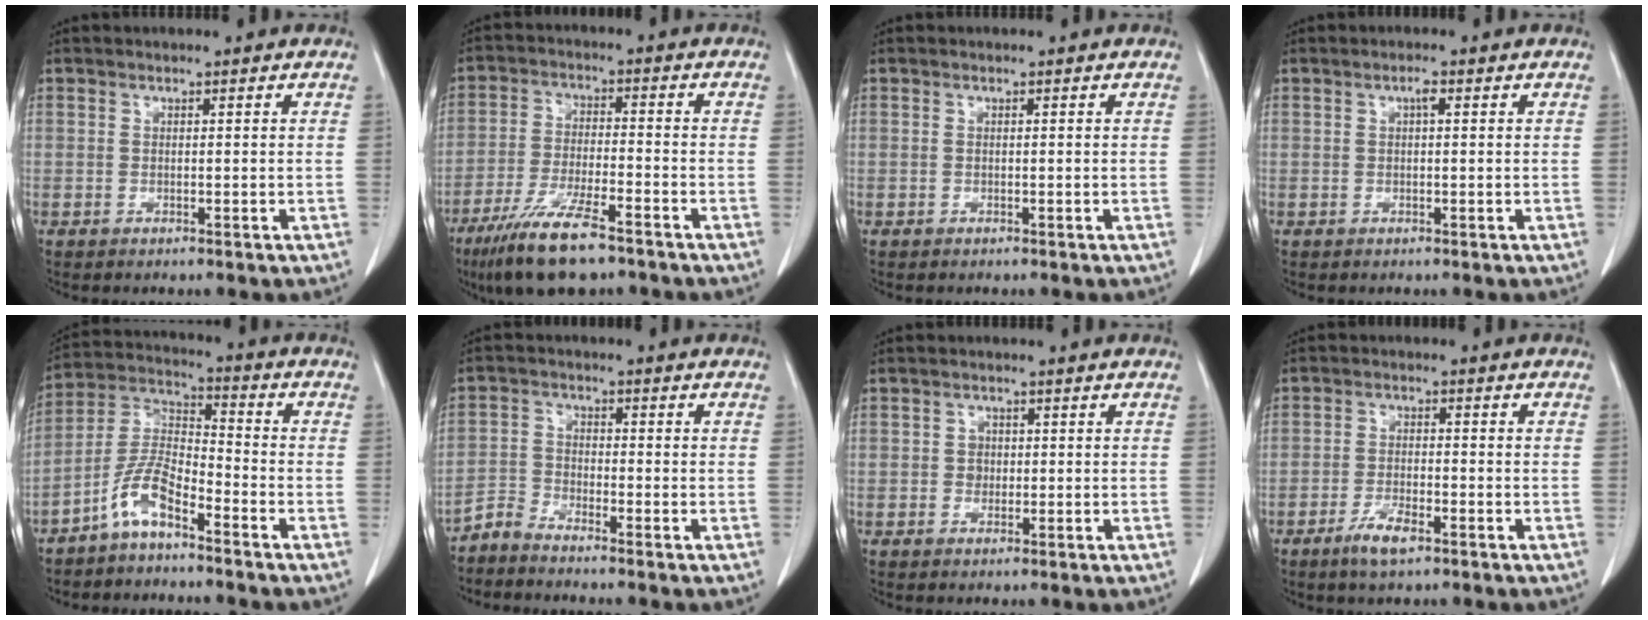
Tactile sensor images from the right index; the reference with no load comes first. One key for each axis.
{"total": 12.3, "fx": -8.5, "fy": 2.6, "fz": 8.5, "tx": -0.164, "ty": -0.023, "tz": -0.149}
{"total": 0.0}
{"total": 1.5, "fx": 0.4, "fy": 0.5, "fz": 1.4, "tx": -0.026, "ty": 0.005, "tz": 0.009}
{"total": 8.3, "fx": -5.5, "fy": 2.5, "fz": 5.8, "tx": -0.135, "ty": 0.012, "tz": -0.113}
{"total": 3.3, "fx": -3.2, "fy": 0.5, "fz": 0.5, "tx": -0.012, "ty": -0.007, "tz": -0.068}
{"total": 2.0, "fx": 0.0, "fy": 1.9, "fz": 0.8, "tx": -0.011, "ty": 0.007, "tz": 0.003}
{"total": 4.8, "fx": -3.0, "fy": 1.4, "fz": 3.5, "tx": -0.070, "ty": -0.002, "tz": -0.051}